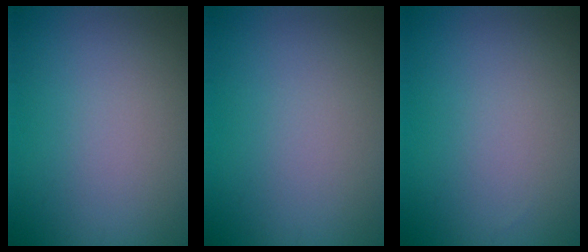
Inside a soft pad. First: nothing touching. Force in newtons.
{"total": 0.0}
{"total": 0.0}